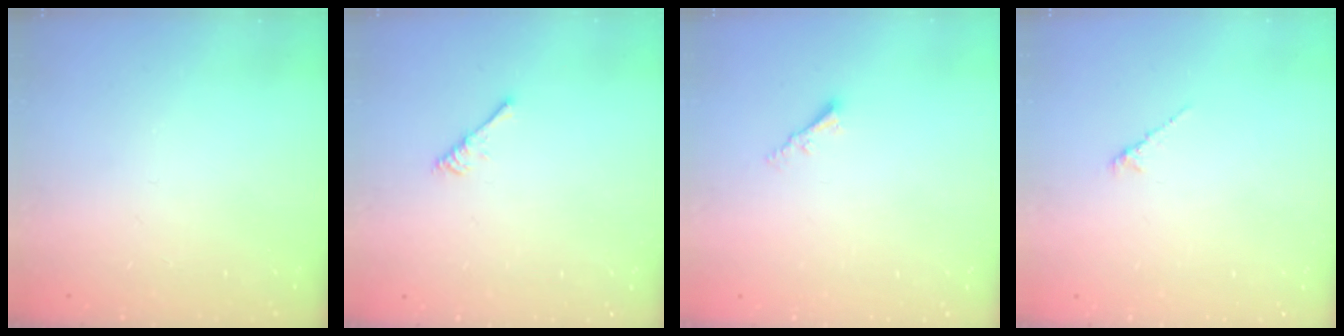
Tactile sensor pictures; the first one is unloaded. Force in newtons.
{"total": 2.9, "press": 2.9, "slide": 0.5}
{"total": 2.2, "press": 2.2, "slide": 0.4}
{"total": 1.6, "press": 1.5, "slide": 0.5}